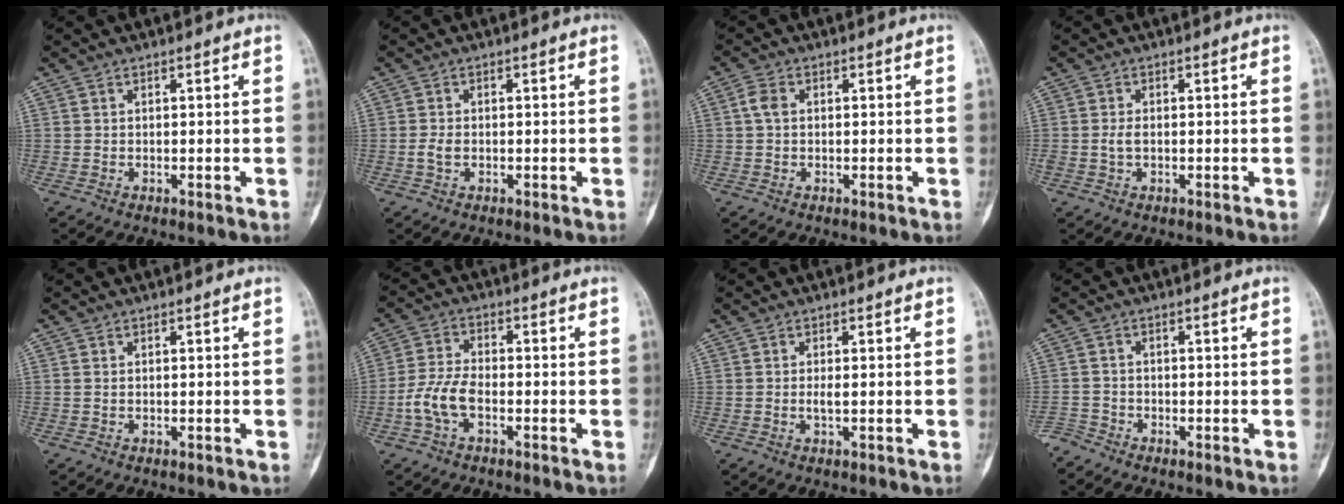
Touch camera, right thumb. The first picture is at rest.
{"total": 1.9, "force": [-0.4, 1.2, 1.4], "torque": [-0.033, 0.002, -0.009]}
{"total": 2.6, "force": [0.2, 1.8, 1.8], "torque": [-0.035, 0.007, 0.001]}
{"total": 1.9, "force": [-0.2, 1.1, 1.6], "torque": [-0.034, 0.002, -0.004]}
{"total": 0.0}
{"total": 7.2, "force": [-2.4, 3.8, 5.6], "torque": [-0.125, 0.023, -0.052]}
{"total": 1.3, "force": [-0.1, 0.3, 1.2], "torque": [-0.028, -0.002, -0.001]}
{"total": 2.4, "force": [-2.3, 0.7, -0.1], "torque": [0.005, -0.003, -0.051]}